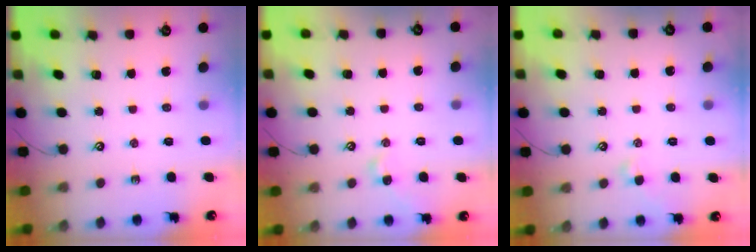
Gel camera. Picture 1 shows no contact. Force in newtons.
{"total": 1.9, "press": 1.8, "slide": 0.5}
{"total": 0.7, "press": 0.5, "slide": 0.5}